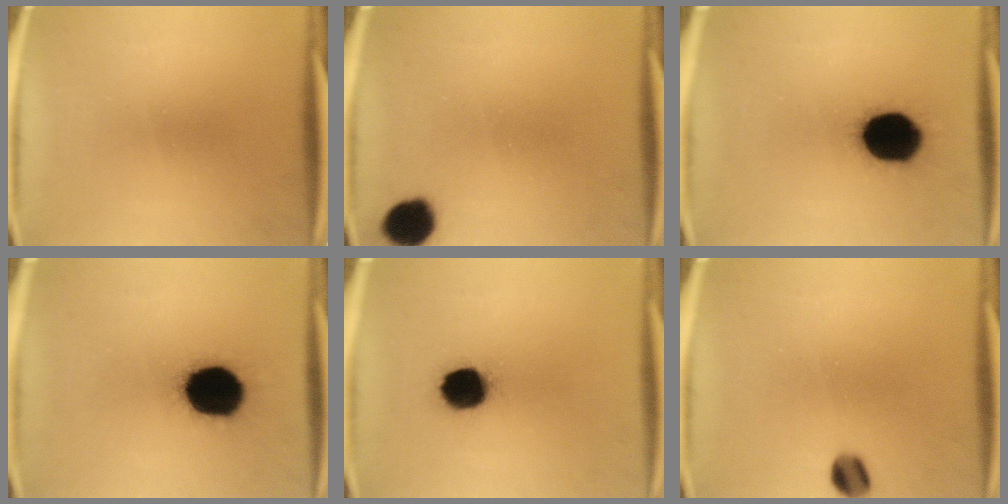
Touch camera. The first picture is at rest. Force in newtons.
{"total": 7.2}
{"total": 18.9}
{"total": 17.8}
{"total": 11.9}
{"total": 4.3}